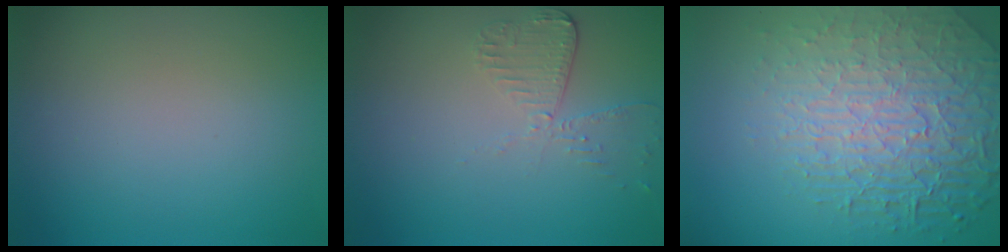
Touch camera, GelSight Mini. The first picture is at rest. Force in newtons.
{"total": 2.6, "press": 2.3, "slide": 1.2}
{"total": 8.8, "press": 6.0, "slide": 6.4}